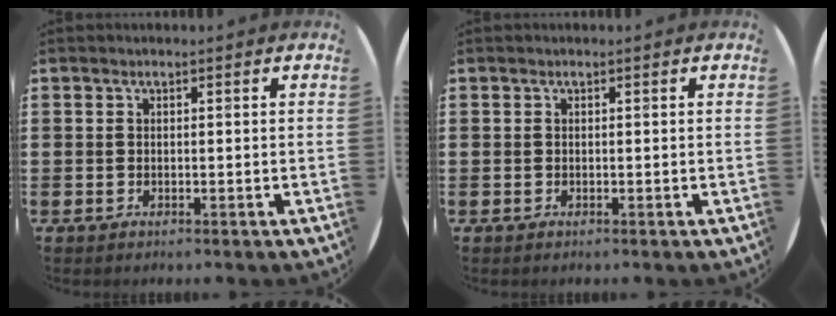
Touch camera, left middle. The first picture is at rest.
{"total": 0.0}